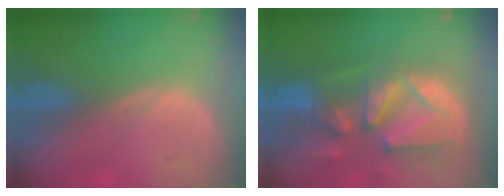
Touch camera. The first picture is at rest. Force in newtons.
{"total": 13.0, "press": 11.3, "slide": 6.5}